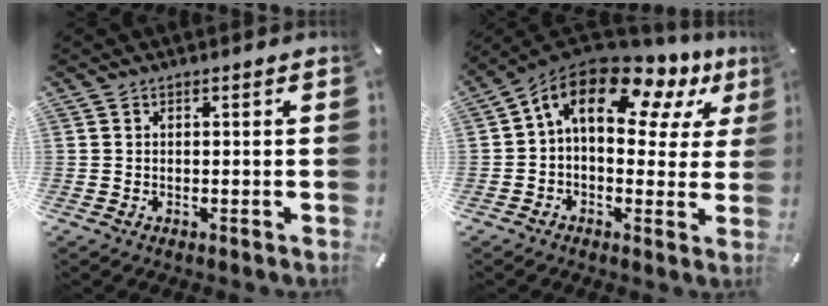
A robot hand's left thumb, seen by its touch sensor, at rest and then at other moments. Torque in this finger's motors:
{"motor_torque": [-0.02, 1.98, 1.52, -1.25, 0.21]}